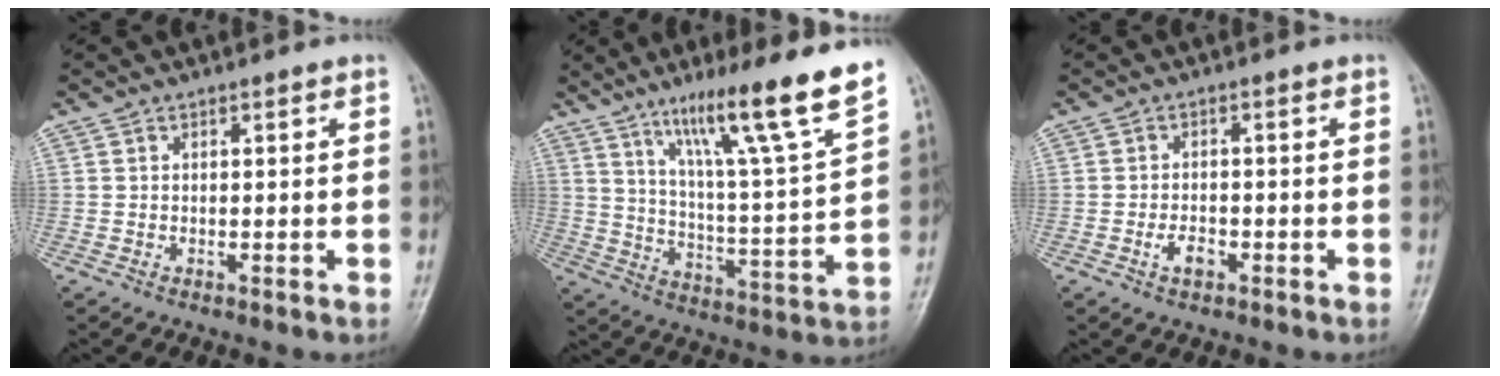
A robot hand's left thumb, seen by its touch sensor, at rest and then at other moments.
{"total": 18.3, "force": [12.1, 0.3, 13.7], "torque": [-0.201, -0.061, 0.193]}
{"total": 2.9, "force": [-1.3, 1.7, 2.0], "torque": [-0.033, 0.008, -0.022]}